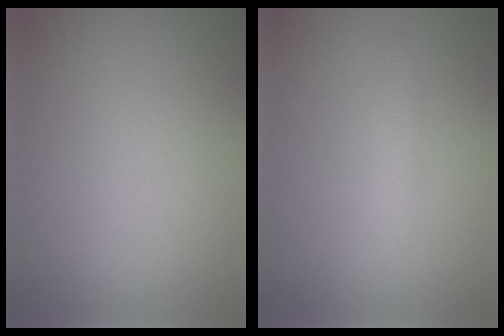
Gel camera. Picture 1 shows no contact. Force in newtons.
{"total": 1.5, "press": 1.5, "slide": 0.0}